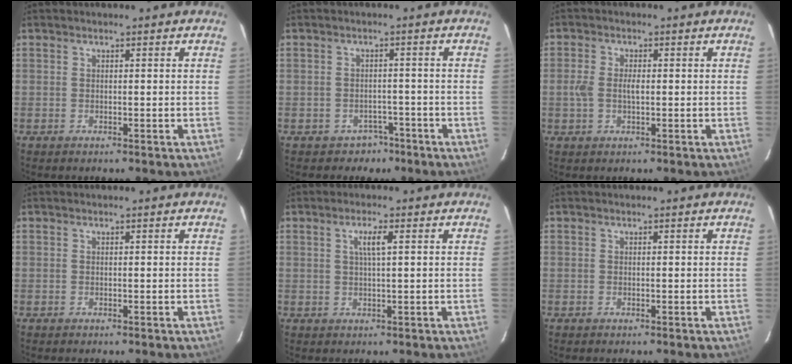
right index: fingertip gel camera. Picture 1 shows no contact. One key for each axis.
{"total": 4.2, "fx": -2.8, "fy": 3.1, "fz": -0.1, "tx": -0.001, "ty": 0.023, "tz": -0.031}
{"total": 3.6, "fx": -0.2, "fy": 1.9, "fz": 3.1, "tx": -0.064, "ty": 0.003, "tz": -0.005}
{"total": 0.0}
{"total": 2.8, "fx": 0.8, "fy": 0.1, "fz": 2.7, "tx": -0.050, "ty": 0.002, "tz": 0.015}
{"total": 0.0}